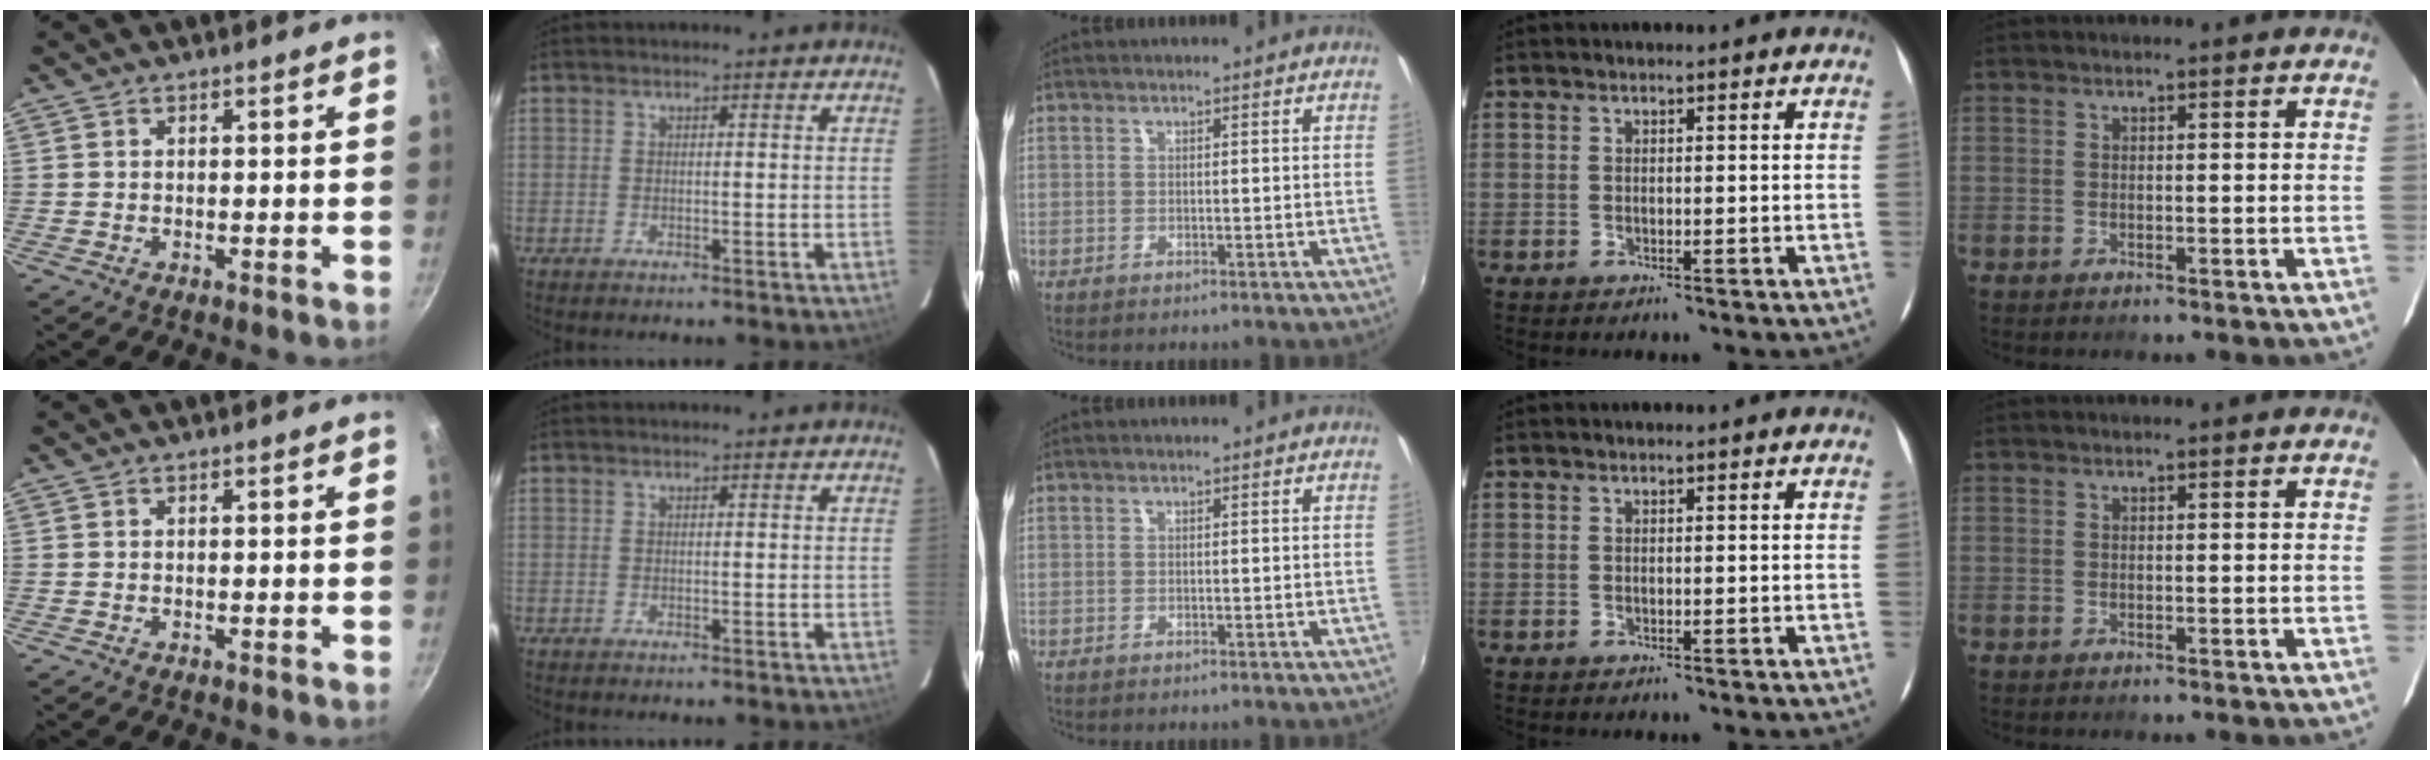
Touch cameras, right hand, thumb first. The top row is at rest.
{}